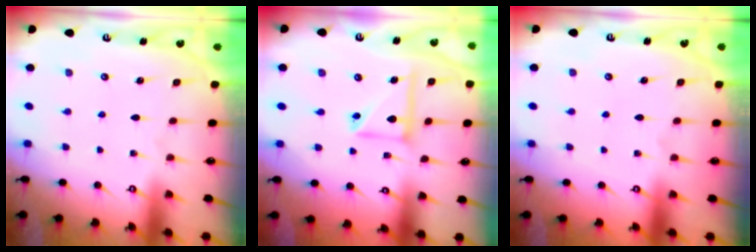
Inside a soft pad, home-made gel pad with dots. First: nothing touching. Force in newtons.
{"total": 10.1, "press": 10.0, "slide": 0.9}
{"total": 0.0}